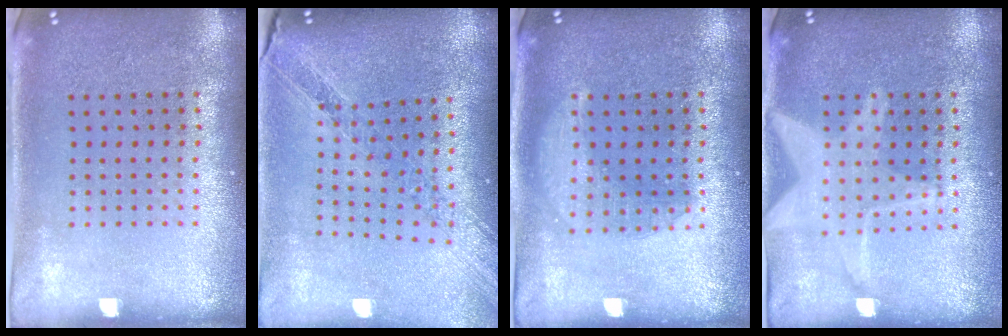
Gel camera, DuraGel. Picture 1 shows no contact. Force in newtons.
{"total": 1.2, "press": 1.2, "slide": 0.1}
{"total": 2.3, "press": 2.3, "slide": 0.3}
{"total": 3.2, "press": 3.2, "slide": 0.4}